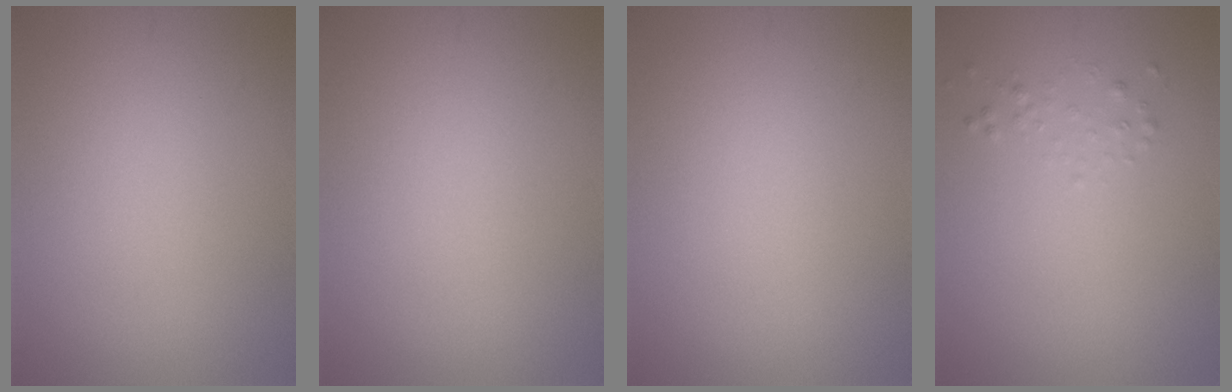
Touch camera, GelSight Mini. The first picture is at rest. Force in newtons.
{"total": 0.0}
{"total": 0.0}
{"total": 0.7, "press": 0.7, "slide": 0.0}